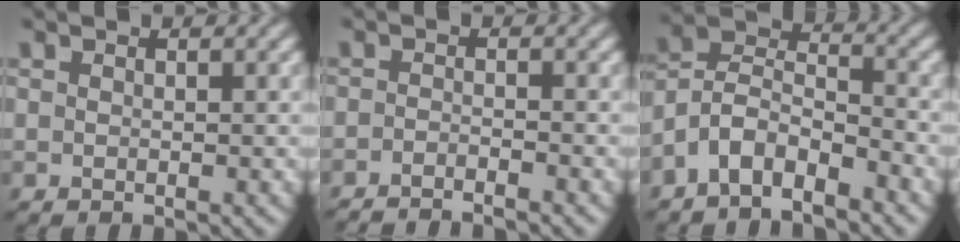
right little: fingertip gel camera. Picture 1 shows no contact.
{"total": 3.0, "force": [-3.0, -0.2, 0.0], "torque": [0.002, -0.014, -0.047]}
{"total": 8.7, "force": [-2.5, 7.5, 3.7], "torque": [-0.103, -0.034, -0.051]}